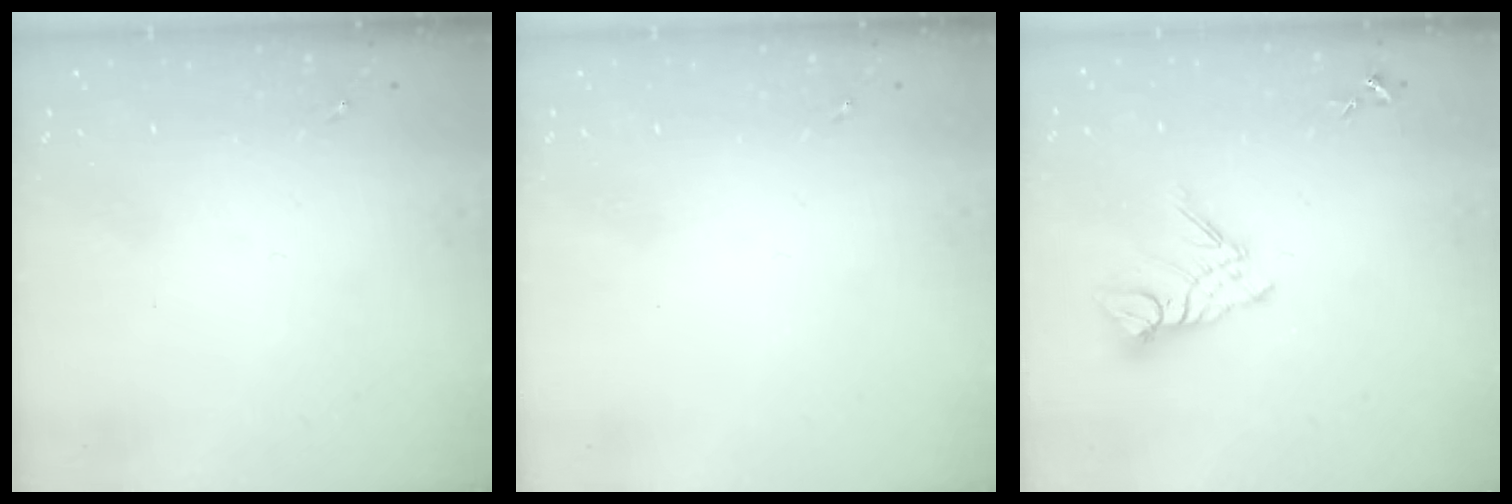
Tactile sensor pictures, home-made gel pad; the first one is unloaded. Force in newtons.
{"total": 0.0}
{"total": 10.9, "press": 10.8, "slide": 0.9}